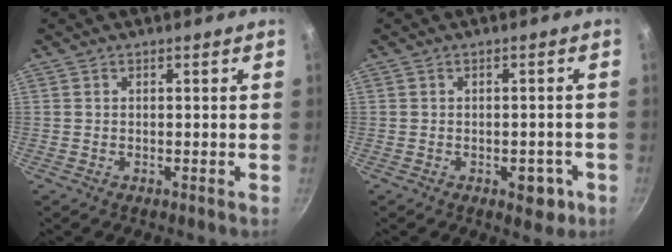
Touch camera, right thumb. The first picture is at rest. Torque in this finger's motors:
{"motor_torque": [2.77, 2.24, 0.59, -0.51, 0.00]}